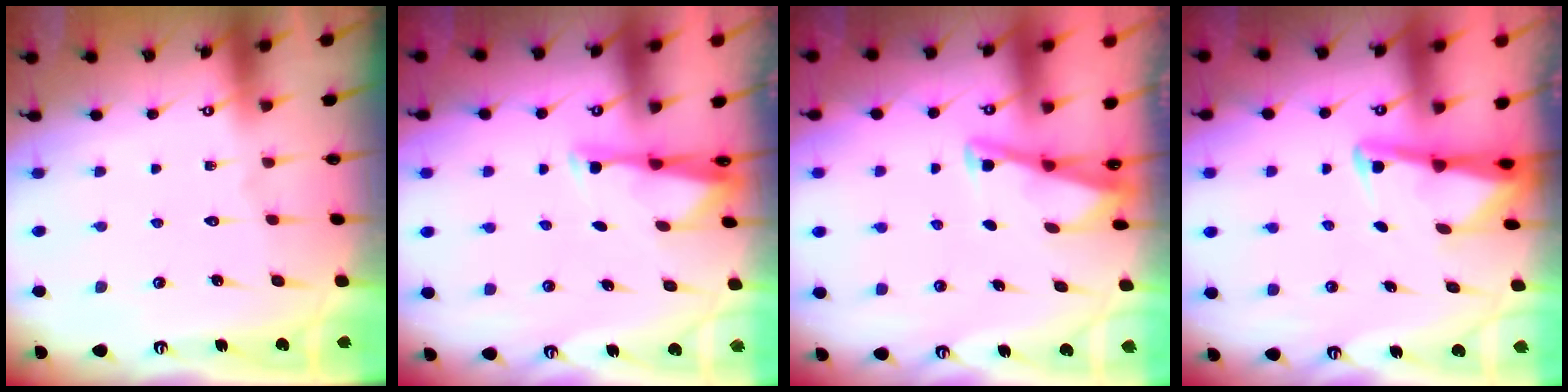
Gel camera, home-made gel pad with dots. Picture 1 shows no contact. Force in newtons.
{"total": 3.0, "press": 2.9, "slide": 0.5}
{"total": 2.9, "press": 2.9, "slide": 0.4}
{"total": 2.9, "press": 2.9, "slide": 0.2}